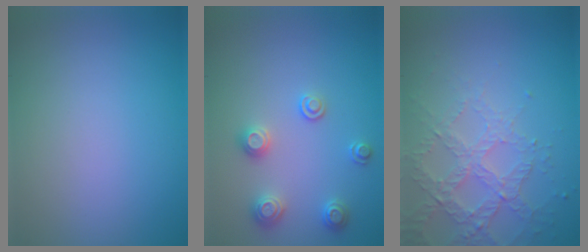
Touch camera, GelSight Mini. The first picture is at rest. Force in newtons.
{"total": 2.5, "press": 2.5, "slide": 0.3}
{"total": 3.7, "press": 3.6, "slide": 0.5}